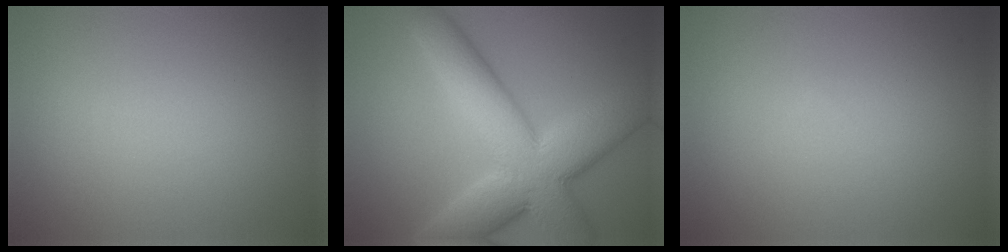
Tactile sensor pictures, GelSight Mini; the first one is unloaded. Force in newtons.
{"total": 11.8, "press": 11.8, "slide": 0.9}
{"total": 0.0}